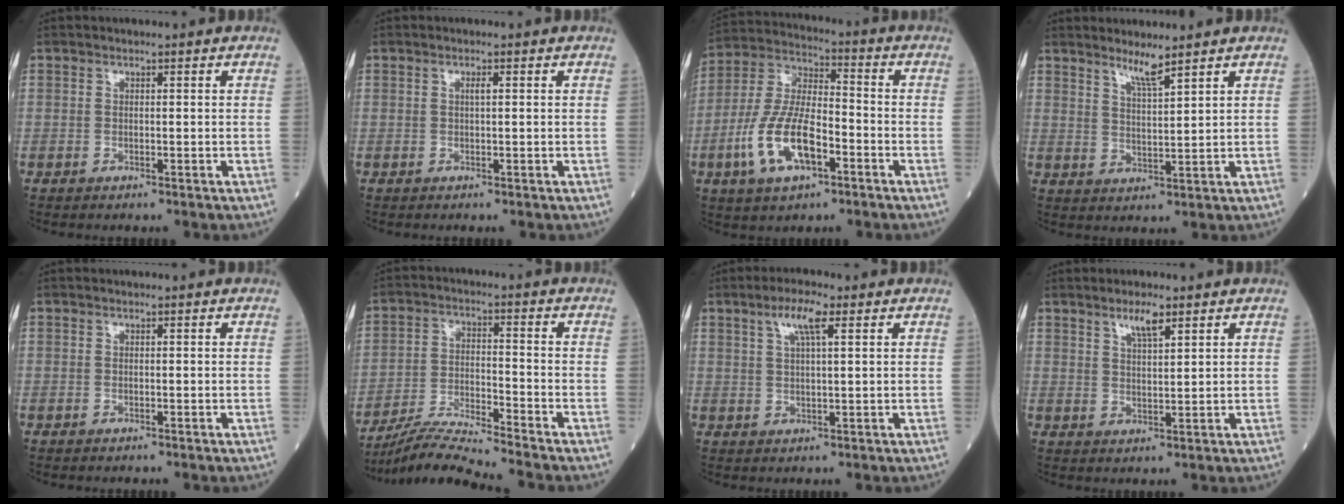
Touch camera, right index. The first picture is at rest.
{"total": 0.9, "force": [0.2, 0.1, 0.8], "torque": [-0.018, 0.001, 0.003]}
{"total": 13.3, "force": [-4.9, 5.1, 11.3], "torque": [-0.241, 0.006, -0.093]}
{"total": 3.6, "force": [3.1, -0.5, 1.9], "torque": [-0.039, -0.014, 0.059]}
{"total": 0.0}
{"total": 8.8, "force": [-8.3, -2.1, 2.1], "torque": [-0.040, -0.015, -0.157]}
{"total": 4.8, "force": [2.6, 0.7, 4.0], "torque": [-0.081, 0.007, 0.046]}
{"total": 3.6, "force": [2.6, 0.6, 2.5], "torque": [-0.048, 0.000, 0.048]}